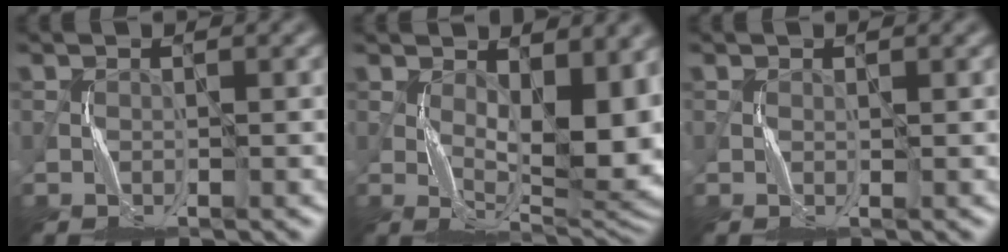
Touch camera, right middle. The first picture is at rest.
{"total": 10.7, "force": [1.5, 4.4, 9.7], "torque": [-0.144, -0.007, 0.027]}
{"total": 0.0}